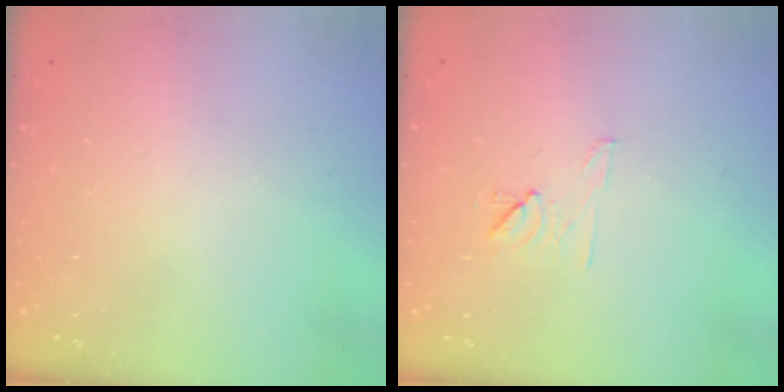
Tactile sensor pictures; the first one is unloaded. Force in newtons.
{"total": 6.7, "press": 6.6, "slide": 1.1}